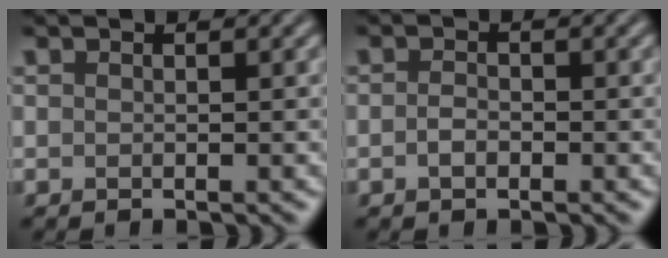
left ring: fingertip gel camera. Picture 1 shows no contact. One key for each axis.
{"total": 1.2, "fx": -0.4, "fy": 0.8, "fz": 0.8, "tx": -0.016, "ty": 0.003, "tz": -0.010}